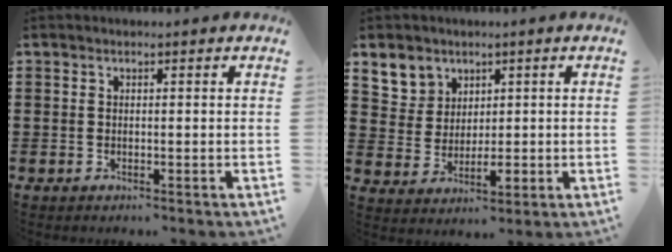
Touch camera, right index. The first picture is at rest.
{"total": 6.1, "force": [3.2, 5.1, 0.9], "torque": [-0.039, 0.007, 0.060]}